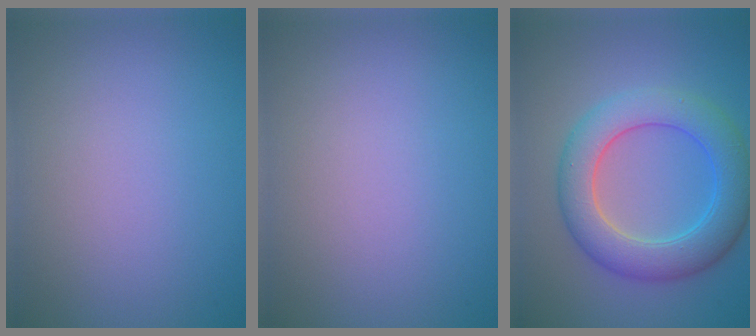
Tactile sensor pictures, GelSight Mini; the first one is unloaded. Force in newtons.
{"total": 0.0}
{"total": 6.9, "press": 6.9, "slide": 0.2}